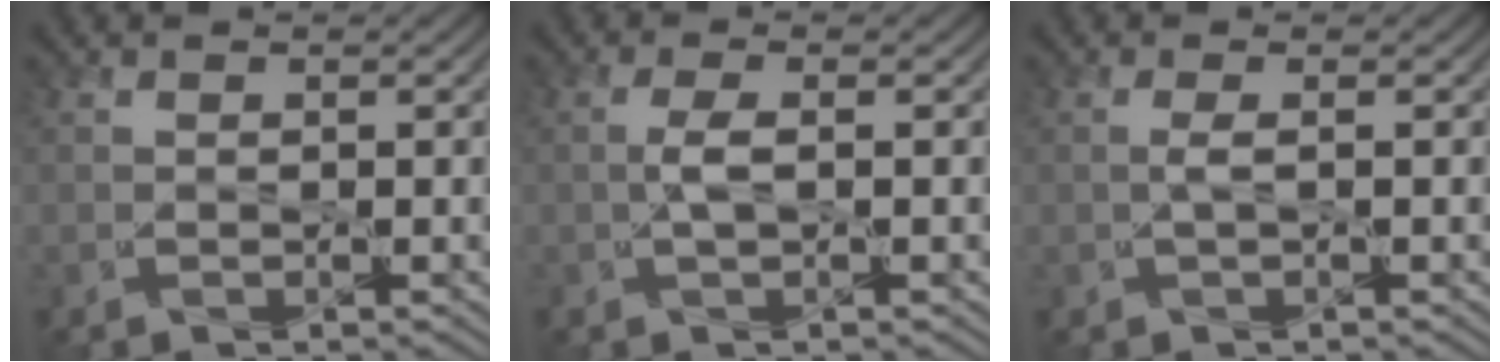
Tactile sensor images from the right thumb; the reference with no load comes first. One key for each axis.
{"total": 2.0, "fx": -0.2, "fy": 0.6, "fz": 1.9, "tx": -0.046, "ty": 0.005, "tz": -0.005}
{"total": 1.0, "fx": 0.0, "fy": 0.2, "fz": 1.0, "tx": -0.027, "ty": 0.003, "tz": -0.001}